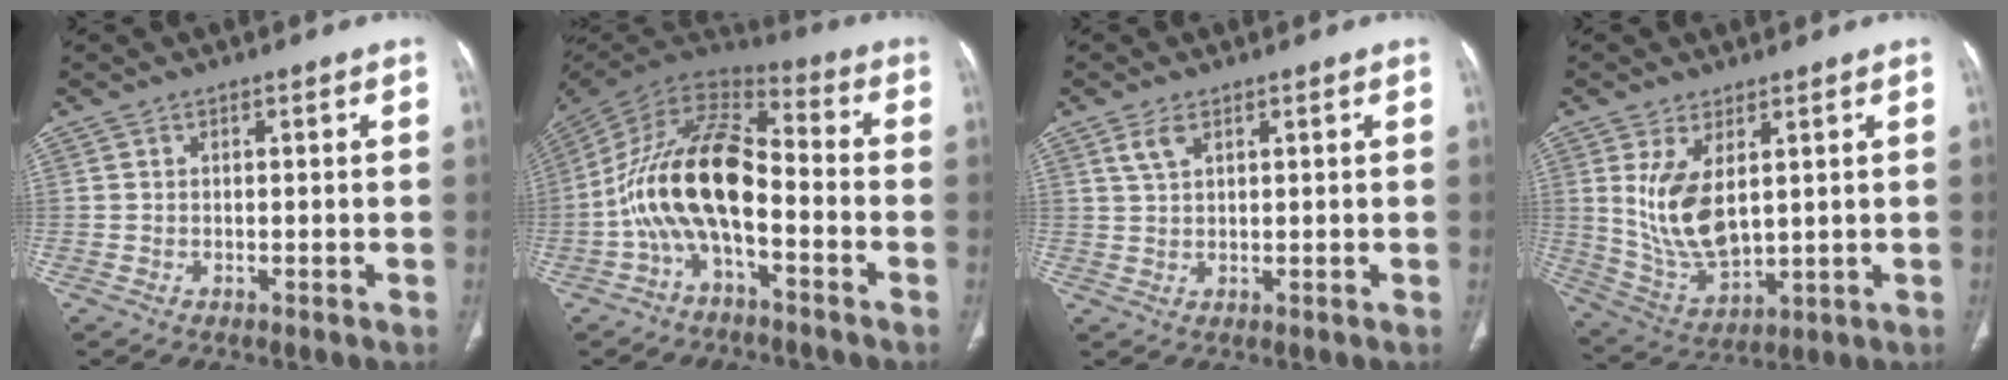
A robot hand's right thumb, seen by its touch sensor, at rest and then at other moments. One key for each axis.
{"total": 16.7, "fx": -4.5, "fy": 8.0, "fz": 14.0, "tx": -0.260, "ty": 0.073, "tz": -0.089}
{"total": 2.8, "fx": 1.7, "fy": 1.3, "fz": 1.9, "tx": -0.042, "ty": 0.000, "tz": 0.041}
{"total": 11.4, "fx": 2.8, "fy": 5.8, "fz": 9.4, "tx": -0.175, "ty": -0.023, "tz": 0.075}